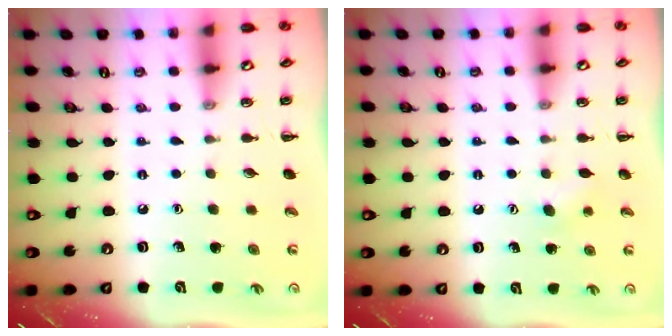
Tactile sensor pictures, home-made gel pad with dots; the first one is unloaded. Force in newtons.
{"total": 4.6, "press": 4.5, "slide": 1.2}